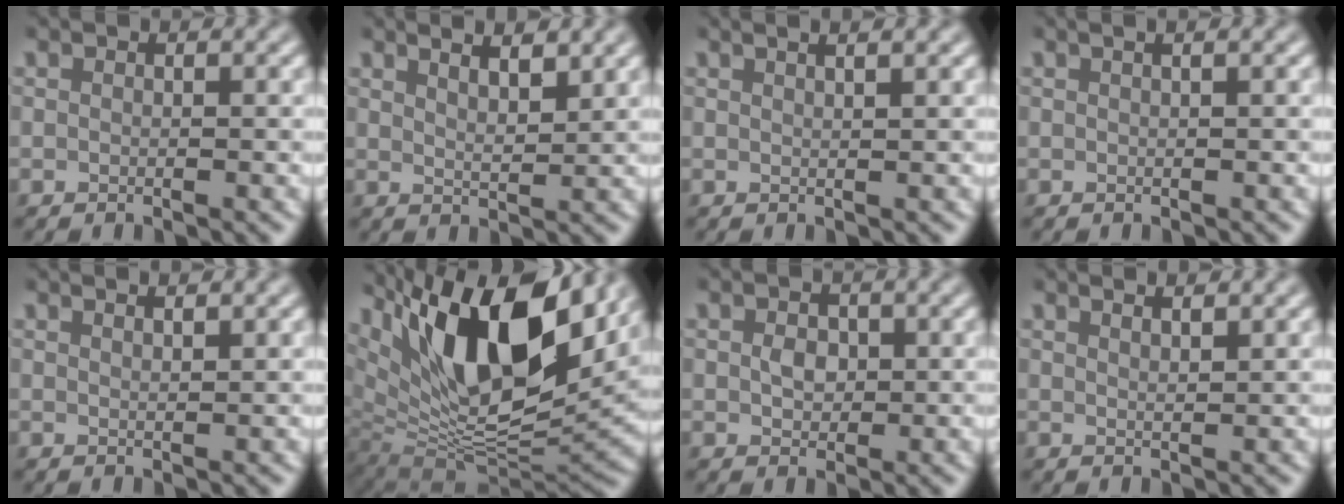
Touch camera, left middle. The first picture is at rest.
{"total": 3.4, "force": [2.5, 1.1, 1.9], "torque": [-0.004, 0.012, 0.019]}
{"total": 3.6, "force": [2.1, 1.7, 2.3], "torque": [-0.003, 0.026, -0.009]}
{"total": 2.3, "force": [1.2, 1.1, 1.6], "torque": [-0.001, 0.004, -0.009]}
{"total": 1.4, "force": [1.0, 0.5, 0.8], "torque": [0.003, 0.000, 0.000]}
{"total": 15.3, "force": [7.5, 6.2, 11.8], "torque": [-0.199, 0.009, 0.132]}
{"total": 1.6, "force": [0.0, 1.4, 0.8], "torque": [-0.019, -0.002, -0.001]}
{"total": 2.1, "force": [1.5, 0.7, 1.2], "torque": [0.005, 0.007, -0.003]}